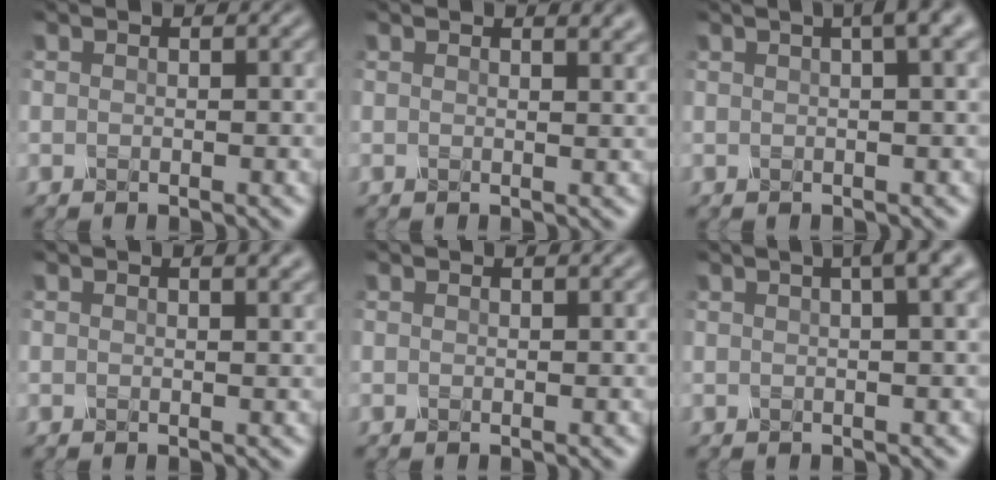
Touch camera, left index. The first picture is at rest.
{"total": 2.3, "force": [1.8, 0.8, 1.2], "torque": [-0.009, 0.004, 0.020]}
{"total": 3.9, "force": [1.8, 1.0, 3.3], "torque": [-0.038, 0.014, 0.015]}
{"total": 1.8, "force": [1.3, 0.6, 1.1], "torque": [-0.008, 0.001, 0.017]}
{"total": 0.7, "force": [0.6, 0.1, 0.3], "torque": [-0.009, -0.002, 0.005]}
{"total": 4.3, "force": [2.1, 1.1, 3.6], "torque": [-0.035, 0.016, 0.015]}